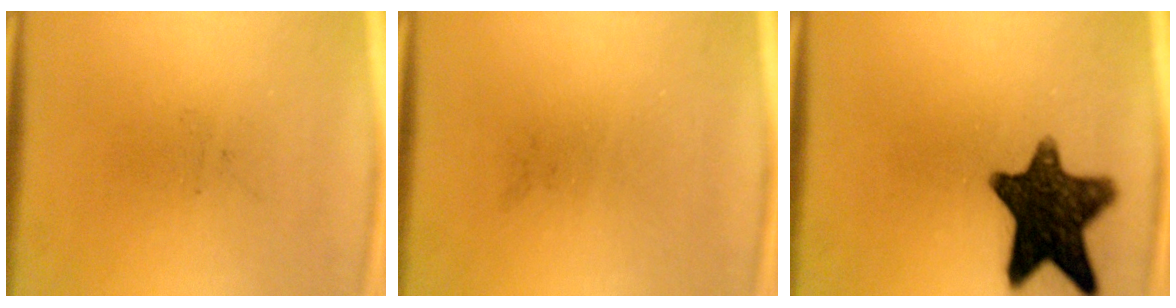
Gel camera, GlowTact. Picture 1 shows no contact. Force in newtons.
{"total": 0.0}
{"total": 14.0}